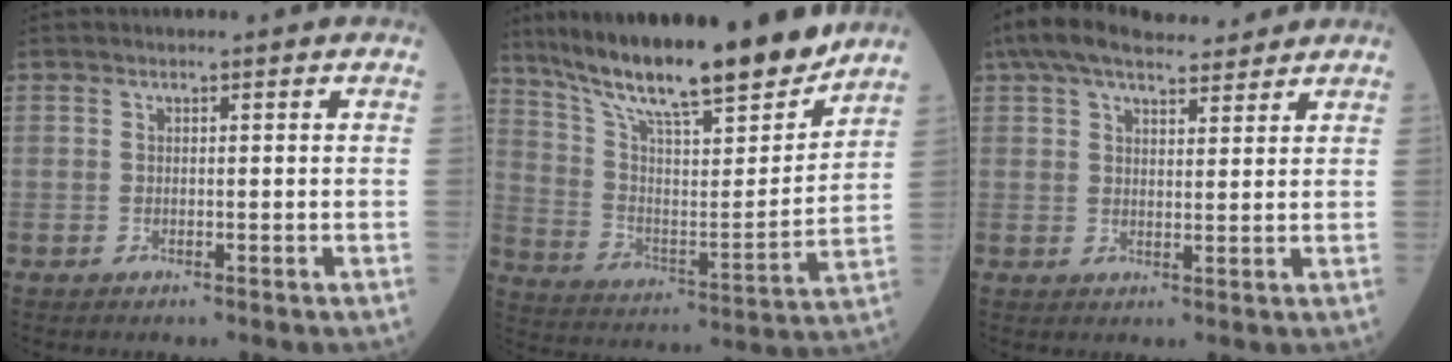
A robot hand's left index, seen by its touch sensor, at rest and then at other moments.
{"total": 21.5, "force": [18.2, 2.1, 11.2], "torque": [-0.194, -0.008, 0.298]}
{"total": 11.6, "force": [9.8, 3.1, 5.4], "torque": [-0.092, 0.043, 0.155]}